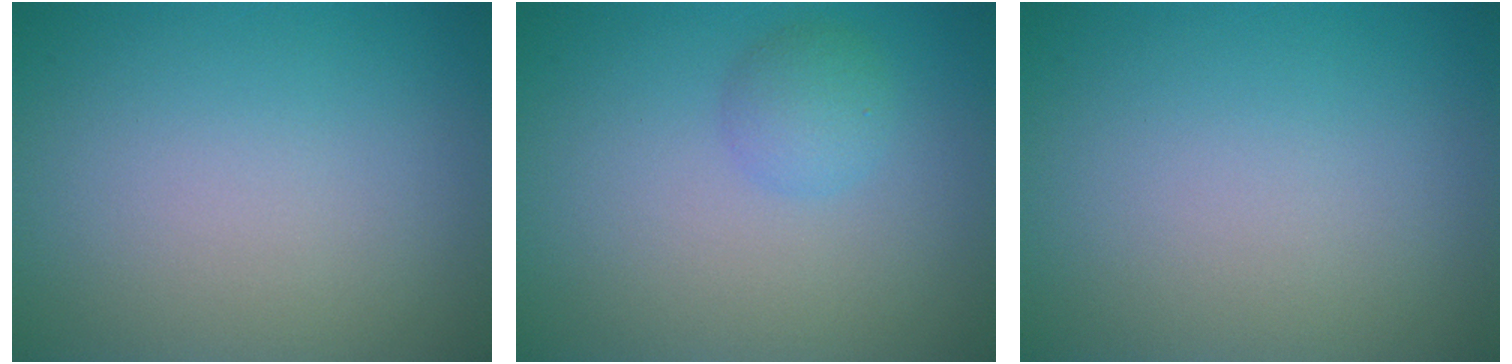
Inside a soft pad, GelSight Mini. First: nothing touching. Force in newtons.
{"total": 1.8, "press": 1.8, "slide": 0.1}
{"total": 0.0}